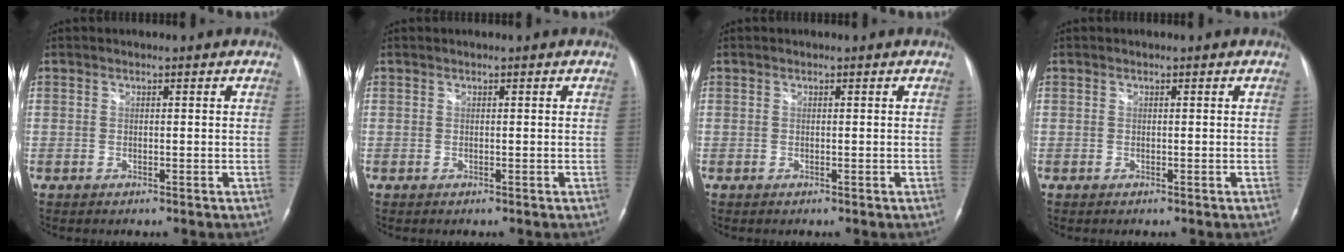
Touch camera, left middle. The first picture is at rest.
{"total": 0.0}
{"total": 0.0}
{"total": 0.0}